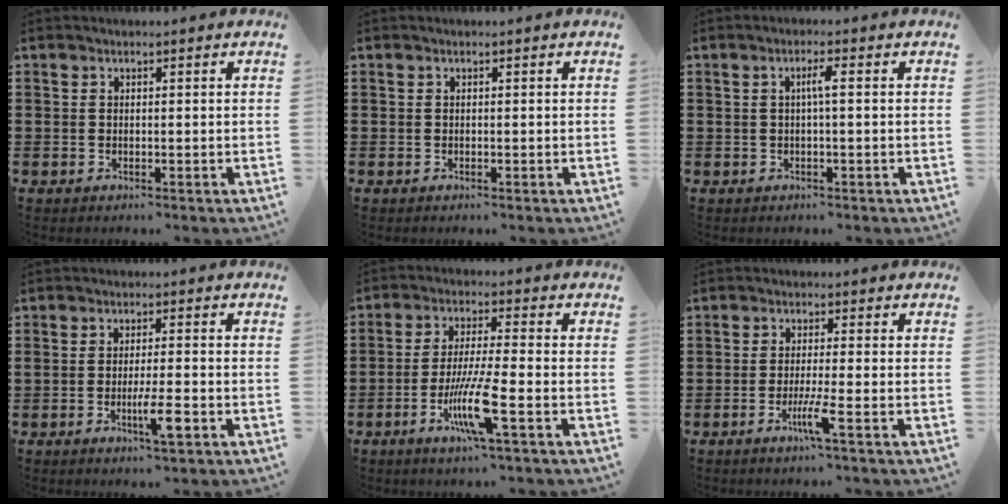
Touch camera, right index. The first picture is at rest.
{"total": 0.0}
{"total": 2.2, "force": [0.0, 0.0, 2.2], "torque": [-0.041, 0.000, -0.004]}
{"total": 4.7, "force": [-2.1, 0.5, 4.2], "torque": [-0.072, -0.007, -0.036]}
{"total": 8.9, "force": [-3.8, 0.5, 8.0], "torque": [-0.163, -0.016, -0.073]}
{"total": 4.4, "force": [-2.2, -0.3, 3.8], "torque": [-0.070, -0.017, -0.038]}